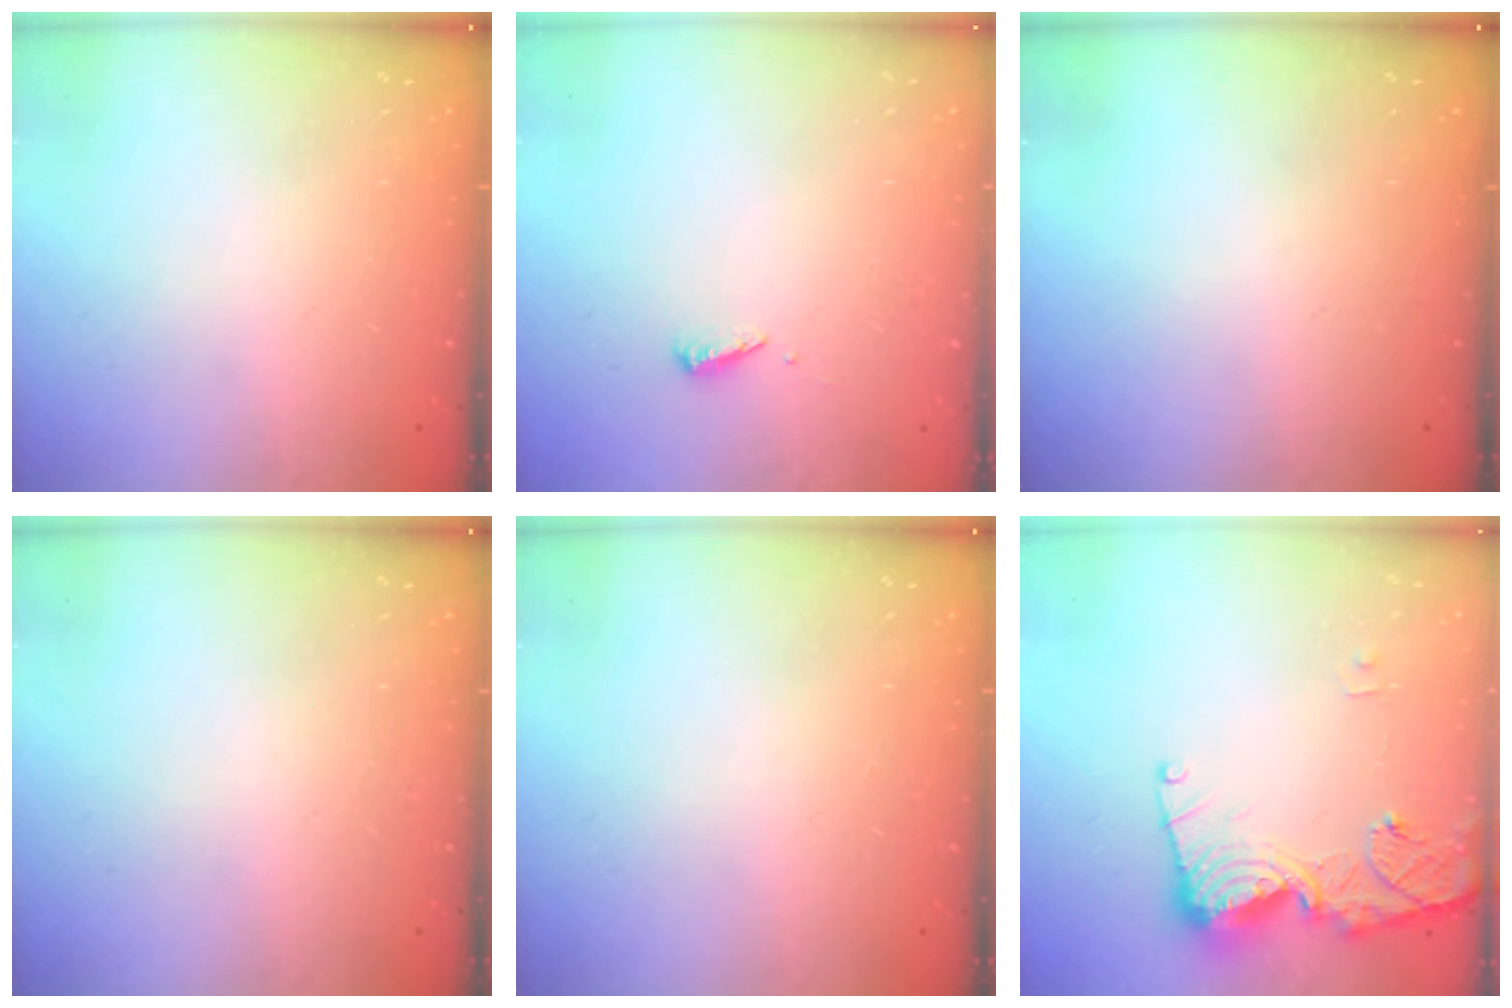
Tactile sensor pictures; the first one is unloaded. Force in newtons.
{"total": 2.5, "press": 2.5, "slide": 0.1}
{"total": 0.0}
{"total": 0.0}
{"total": 0.0}
{"total": 14.4, "press": 14.4, "slide": 1.4}